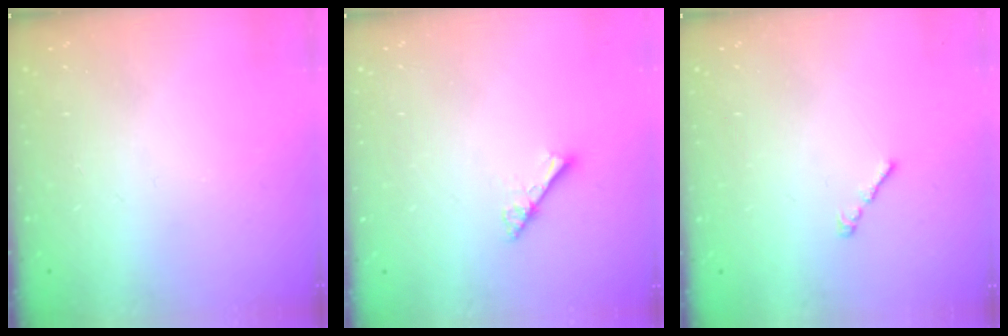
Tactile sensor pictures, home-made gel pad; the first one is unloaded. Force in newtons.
{"total": 2.8, "press": 2.8, "slide": 0.3}
{"total": 1.1, "press": 0.9, "slide": 0.5}